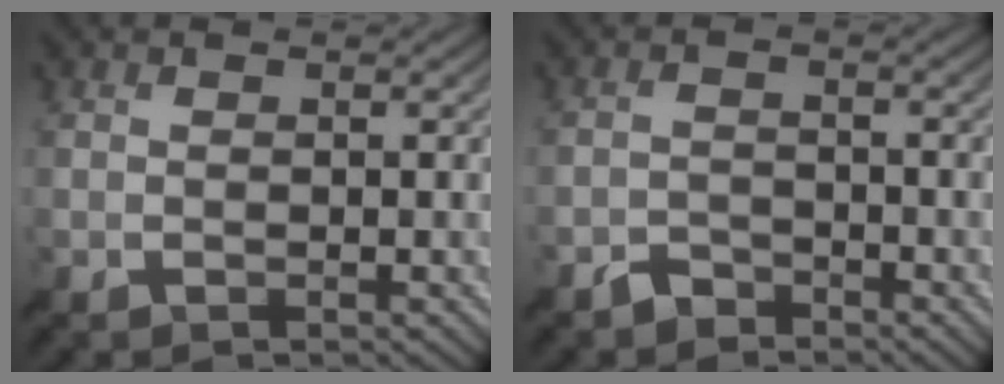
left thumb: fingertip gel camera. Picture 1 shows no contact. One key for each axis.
{"total": 2.2, "fx": -1.9, "fy": 1.0, "fz": 0.5, "tx": -0.003, "ty": 0.004, "tz": -0.043}